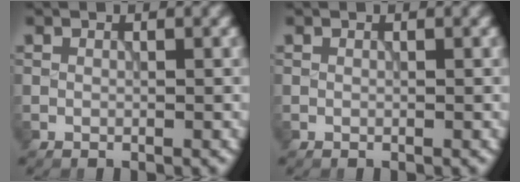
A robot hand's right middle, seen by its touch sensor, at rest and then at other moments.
{"total": 0.0}